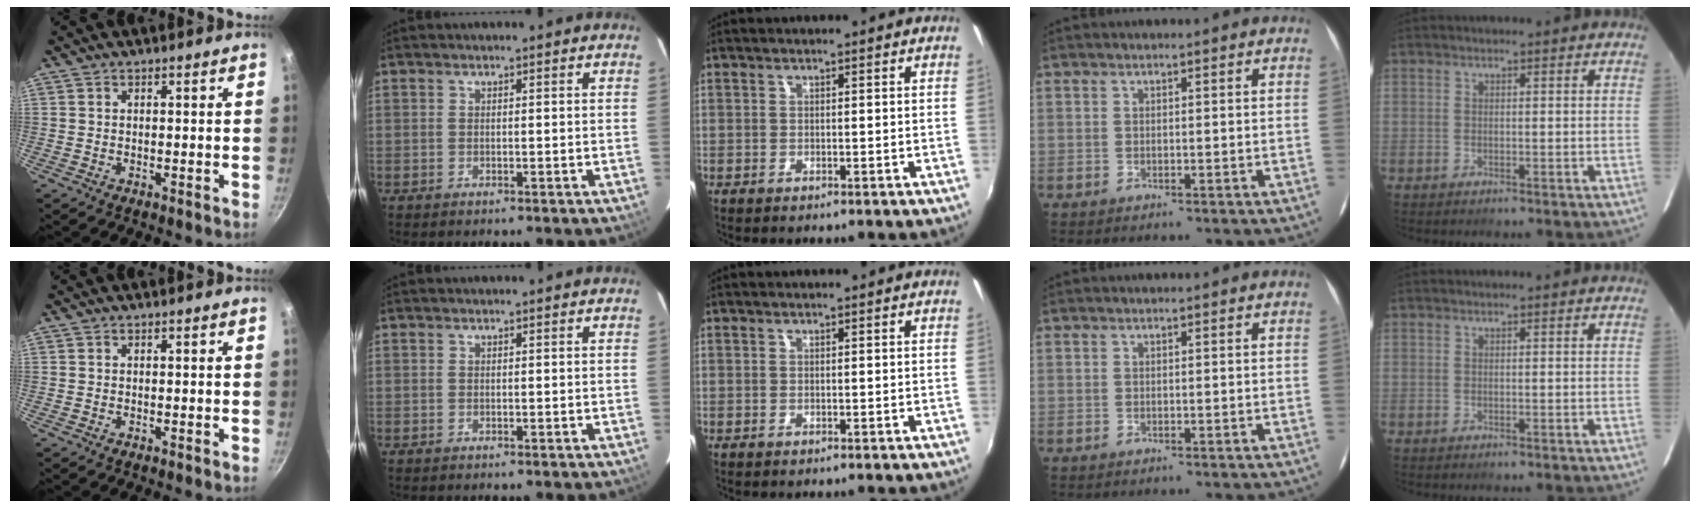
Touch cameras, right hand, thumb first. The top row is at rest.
{}